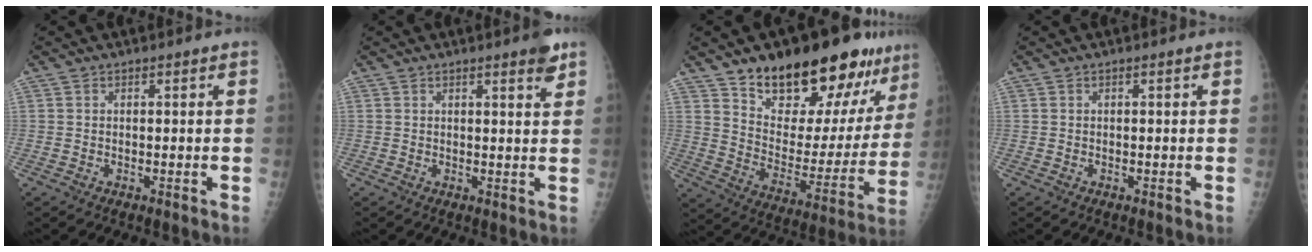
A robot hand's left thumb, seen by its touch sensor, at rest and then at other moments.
{"total": 3.2, "force": [2.2, 0.4, 2.3], "torque": [-0.026, -0.012, 0.027]}
{"total": 24.4, "force": [17.8, 10.0, 13.3], "torque": [-0.150, -0.096, 0.270]}
{"total": 0.0}